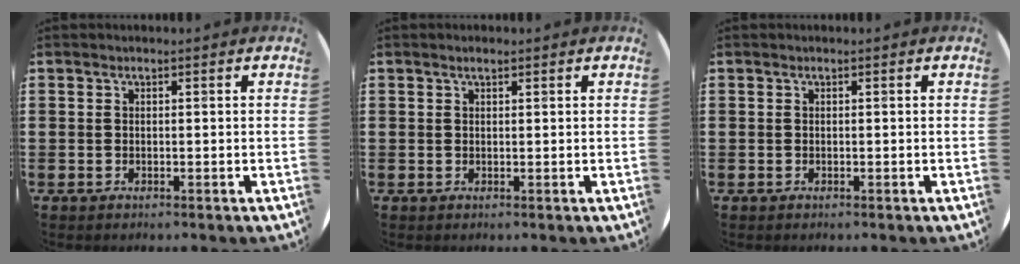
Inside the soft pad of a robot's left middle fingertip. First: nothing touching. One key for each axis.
{"total": 0.7, "fx": 0.6, "fy": 0.2, "fz": 0.4, "tx": -0.008, "ty": 0.003, "tz": 0.010}
{"total": 0.0}